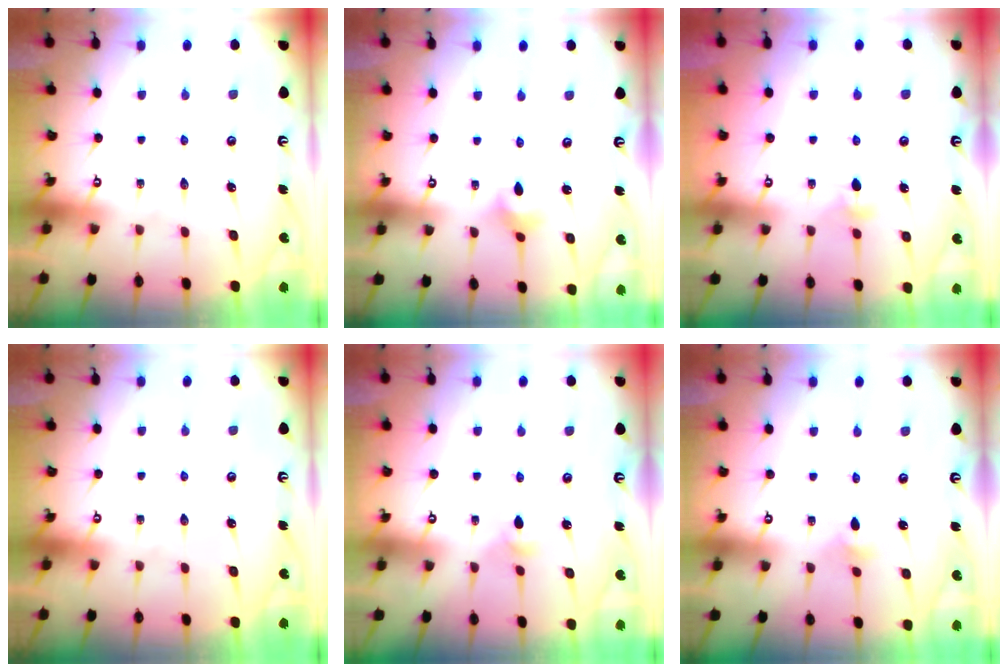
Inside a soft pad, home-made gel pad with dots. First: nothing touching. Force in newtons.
{"total": 3.3, "press": 3.3, "slide": 0.2}
{"total": 3.4, "press": 3.3, "slide": 0.7}
{"total": 0.0}
{"total": 3.7, "press": 3.6, "slide": 0.7}
{"total": 2.6, "press": 2.6, "slide": 0.5}